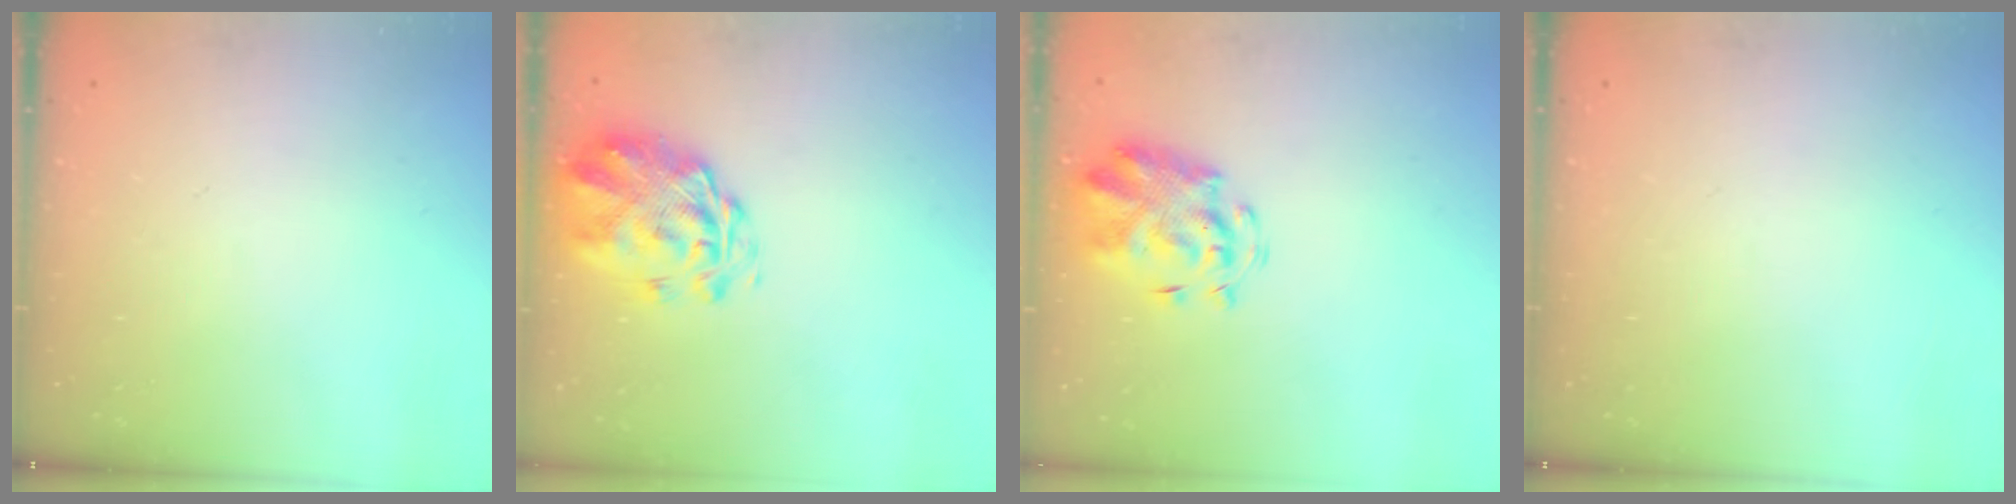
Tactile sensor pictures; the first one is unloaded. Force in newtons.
{"total": 3.2, "press": 2.8, "slide": 1.5}
{"total": 4.0, "press": 3.8, "slide": 1.2}
{"total": 0.0}